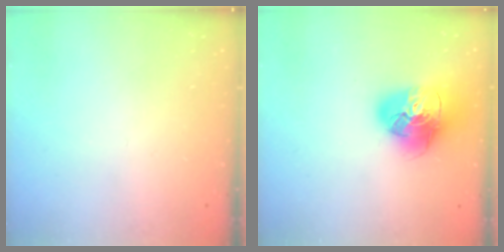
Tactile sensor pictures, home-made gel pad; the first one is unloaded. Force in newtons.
{"total": 17.7, "press": 17.5, "slide": 2.2}